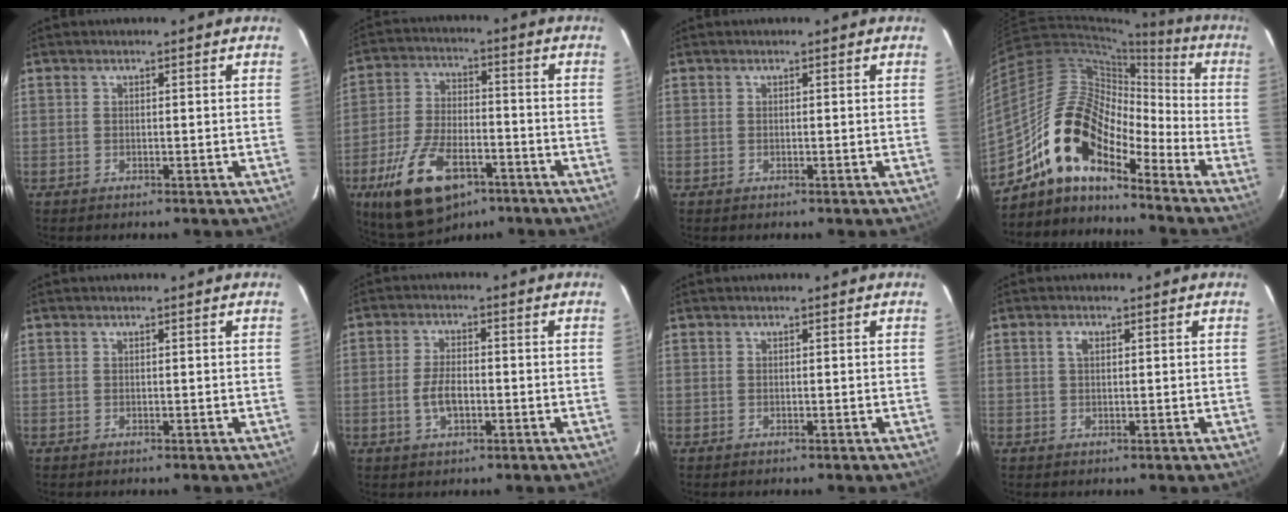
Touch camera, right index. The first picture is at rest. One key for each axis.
{"total": 17.1, "fx": -9.5, "fy": 8.4, "fz": 11.5, "tx": -0.237, "ty": -0.020, "tz": -0.162}
{"total": 0.0}
{"total": 14.7, "fx": -10.9, "fy": 5.8, "fz": 7.9, "tx": -0.130, "ty": 0.018, "tz": -0.221}
{"total": 0.0}
{"total": 5.0, "fx": -1.4, "fy": 2.4, "fz": 4.1, "tx": -0.085, "ty": 0.000, "tz": -0.023}
{"total": 0.0}
{"total": 1.6, "fx": 0.5, "fy": 0.9, "fz": 1.2, "tx": -0.023, "ty": 0.006, "tz": 0.008}